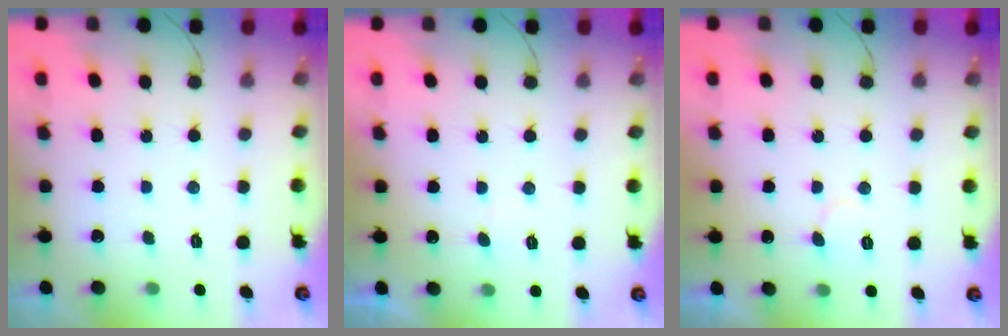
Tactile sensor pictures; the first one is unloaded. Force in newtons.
{"total": 3.3, "press": 3.3, "slide": 0.2}
{"total": 5.3, "press": 5.3, "slide": 0.6}